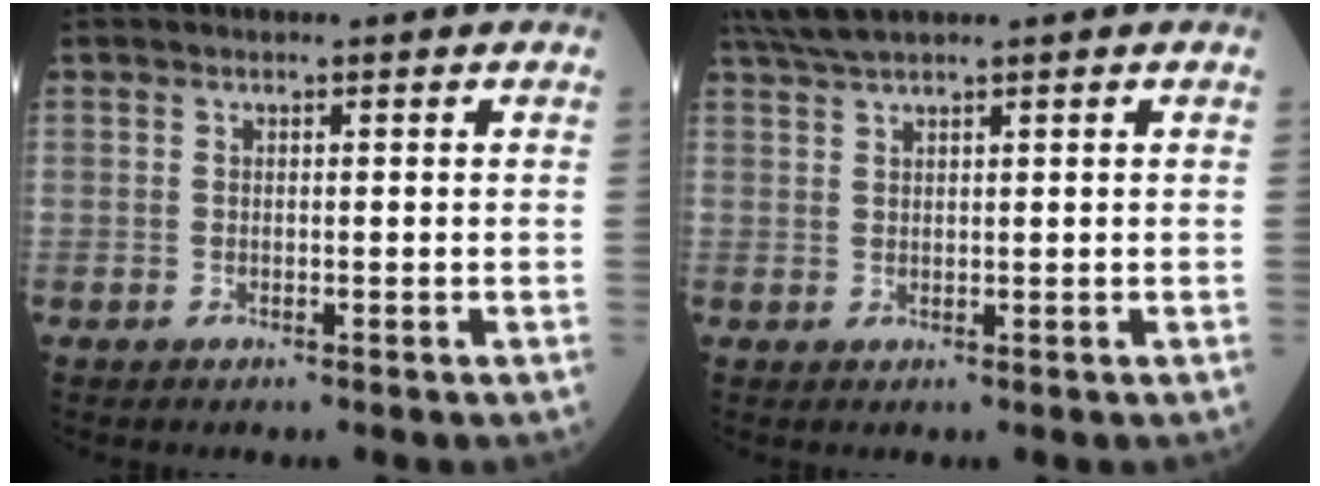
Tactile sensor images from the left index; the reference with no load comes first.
{"total": 3.4, "force": [2.9, -0.4, 1.6], "torque": [-0.039, 0.017, 0.063]}